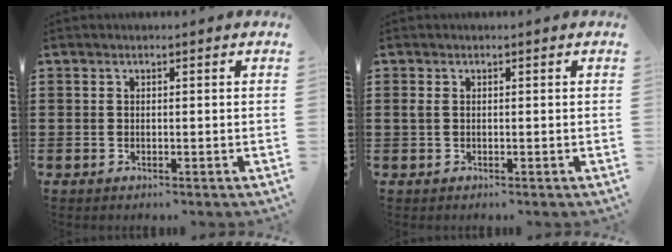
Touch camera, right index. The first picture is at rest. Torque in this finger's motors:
{"motor_torque": [0.32, -0.11, 0.08, 0.03]}